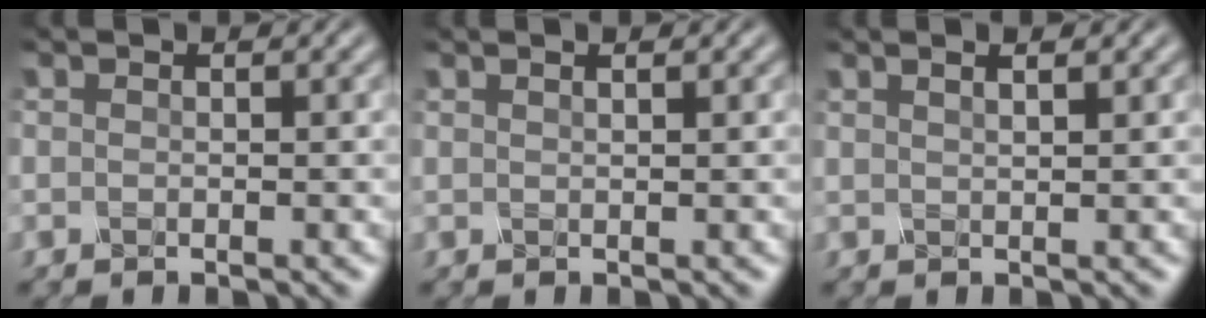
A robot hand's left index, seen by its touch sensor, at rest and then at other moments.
{"total": 0.6, "force": [0.5, 0.0, 0.3], "torque": [-0.008, -0.001, 0.005]}
{"total": 2.0, "force": [1.3, 0.6, 1.3], "torque": [-0.009, 0.001, 0.004]}